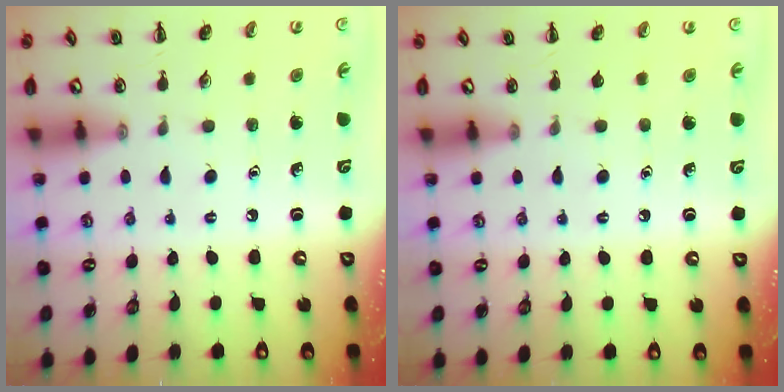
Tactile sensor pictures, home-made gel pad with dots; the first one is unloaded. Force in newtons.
{"total": 0.0}